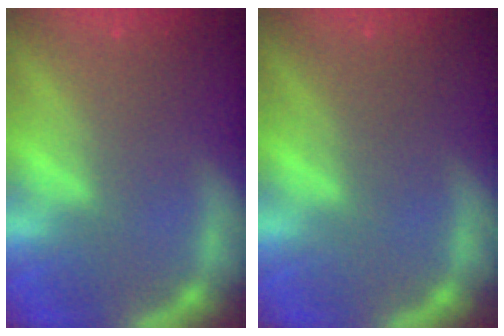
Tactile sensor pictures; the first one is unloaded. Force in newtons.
{"total": 0.0}